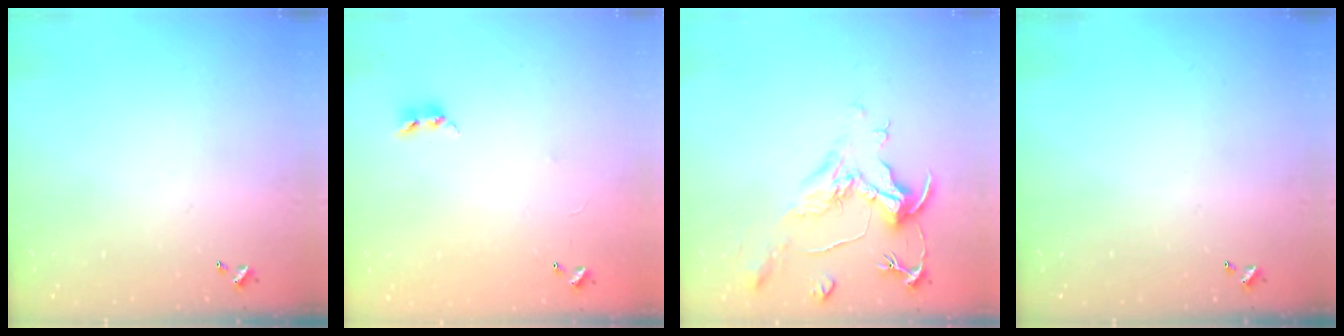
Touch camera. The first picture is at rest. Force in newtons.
{"total": 7.8, "press": 7.8, "slide": 0.4}
{"total": 2.2, "press": 1.7, "slide": 1.3}
{"total": 0.0}